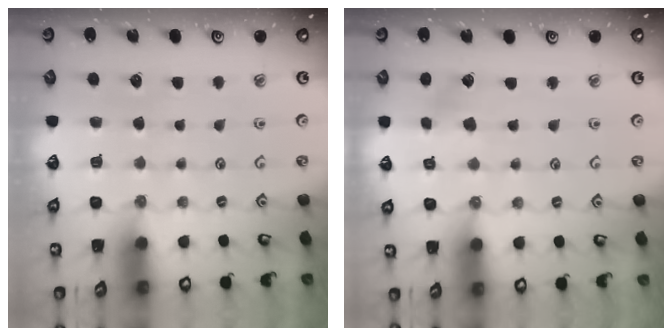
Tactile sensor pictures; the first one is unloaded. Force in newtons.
{"total": 2.4, "press": 2.2, "slide": 0.9}